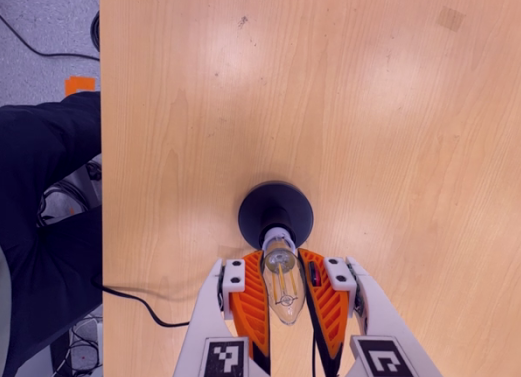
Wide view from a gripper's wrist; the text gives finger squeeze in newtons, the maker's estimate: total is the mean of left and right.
{"total": 23.8, "left": 25.8, "right": 21.8}